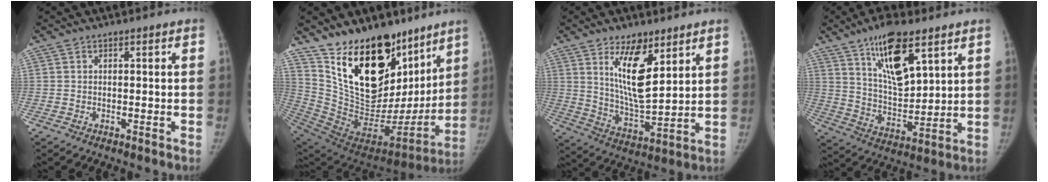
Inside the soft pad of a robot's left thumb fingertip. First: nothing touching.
{"total": 28.8, "force": [17.9, 15.7, 16.1], "torque": [-0.219, -0.082, 0.314]}
{"total": 13.0, "force": [6.4, 5.2, 10.0], "torque": [-0.149, -0.051, 0.125]}
{"total": 14.9, "force": [8.3, 5.9, 11.0], "torque": [-0.157, -0.047, 0.151]}